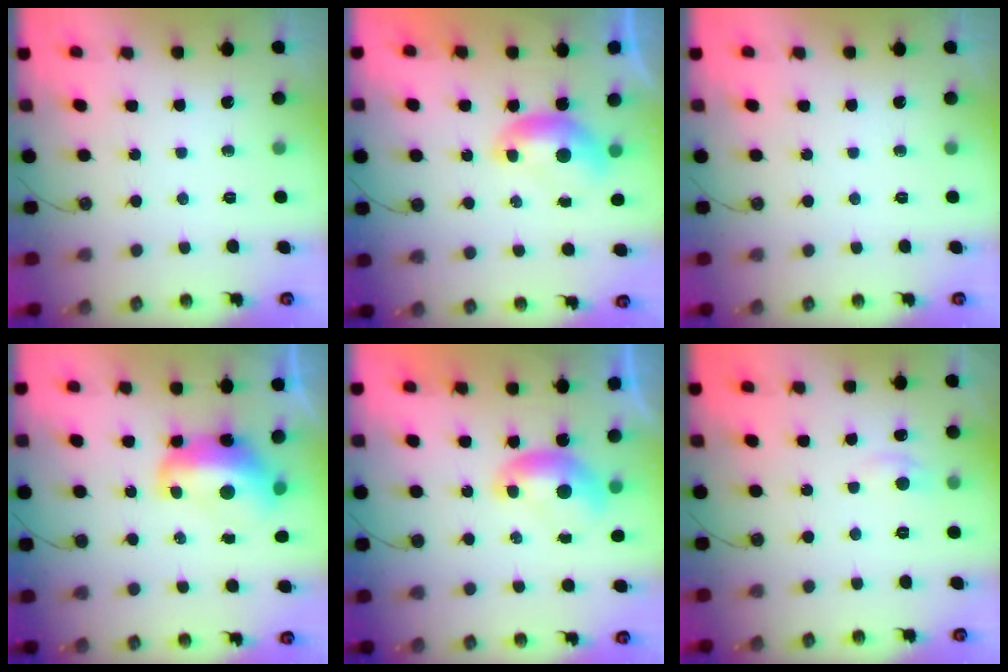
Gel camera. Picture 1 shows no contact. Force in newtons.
{"total": 0.0}
{"total": 0.0}
{"total": 4.9, "press": 4.8, "slide": 0.9}
{"total": 0.0}
{"total": 1.0, "press": 0.5, "slide": 0.9}